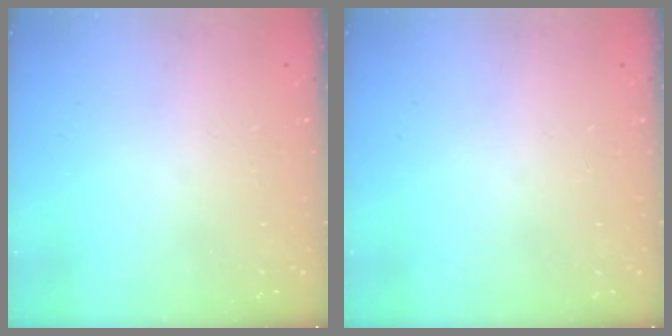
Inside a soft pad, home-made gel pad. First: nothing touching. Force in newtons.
{"total": 0.0}